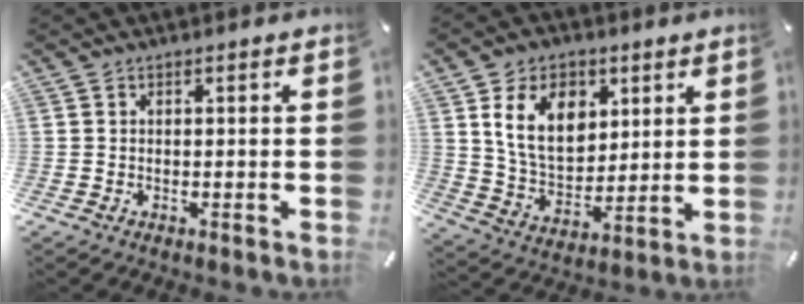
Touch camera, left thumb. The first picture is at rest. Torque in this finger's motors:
{"motor_torque": [0.86, 0.86, 1.68, -1.09, 0.13]}